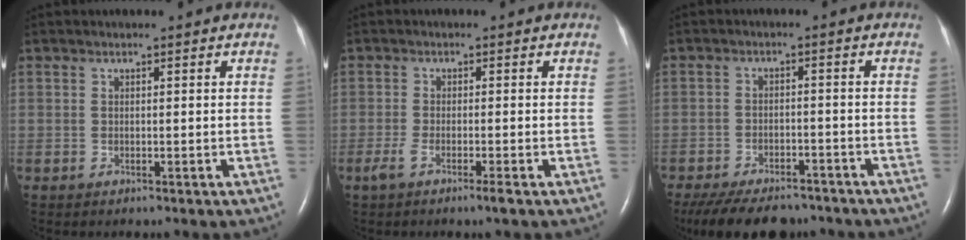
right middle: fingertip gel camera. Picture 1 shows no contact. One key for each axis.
{"total": 2.9, "fx": -1.7, "fy": 0.0, "fz": 2.4, "tx": -0.053, "ty": -0.009, "tz": -0.037}
{"total": 14.6, "fx": -11.9, "fy": 5.8, "fz": 6.2, "tx": -0.141, "ty": -0.013, "tz": -0.168}